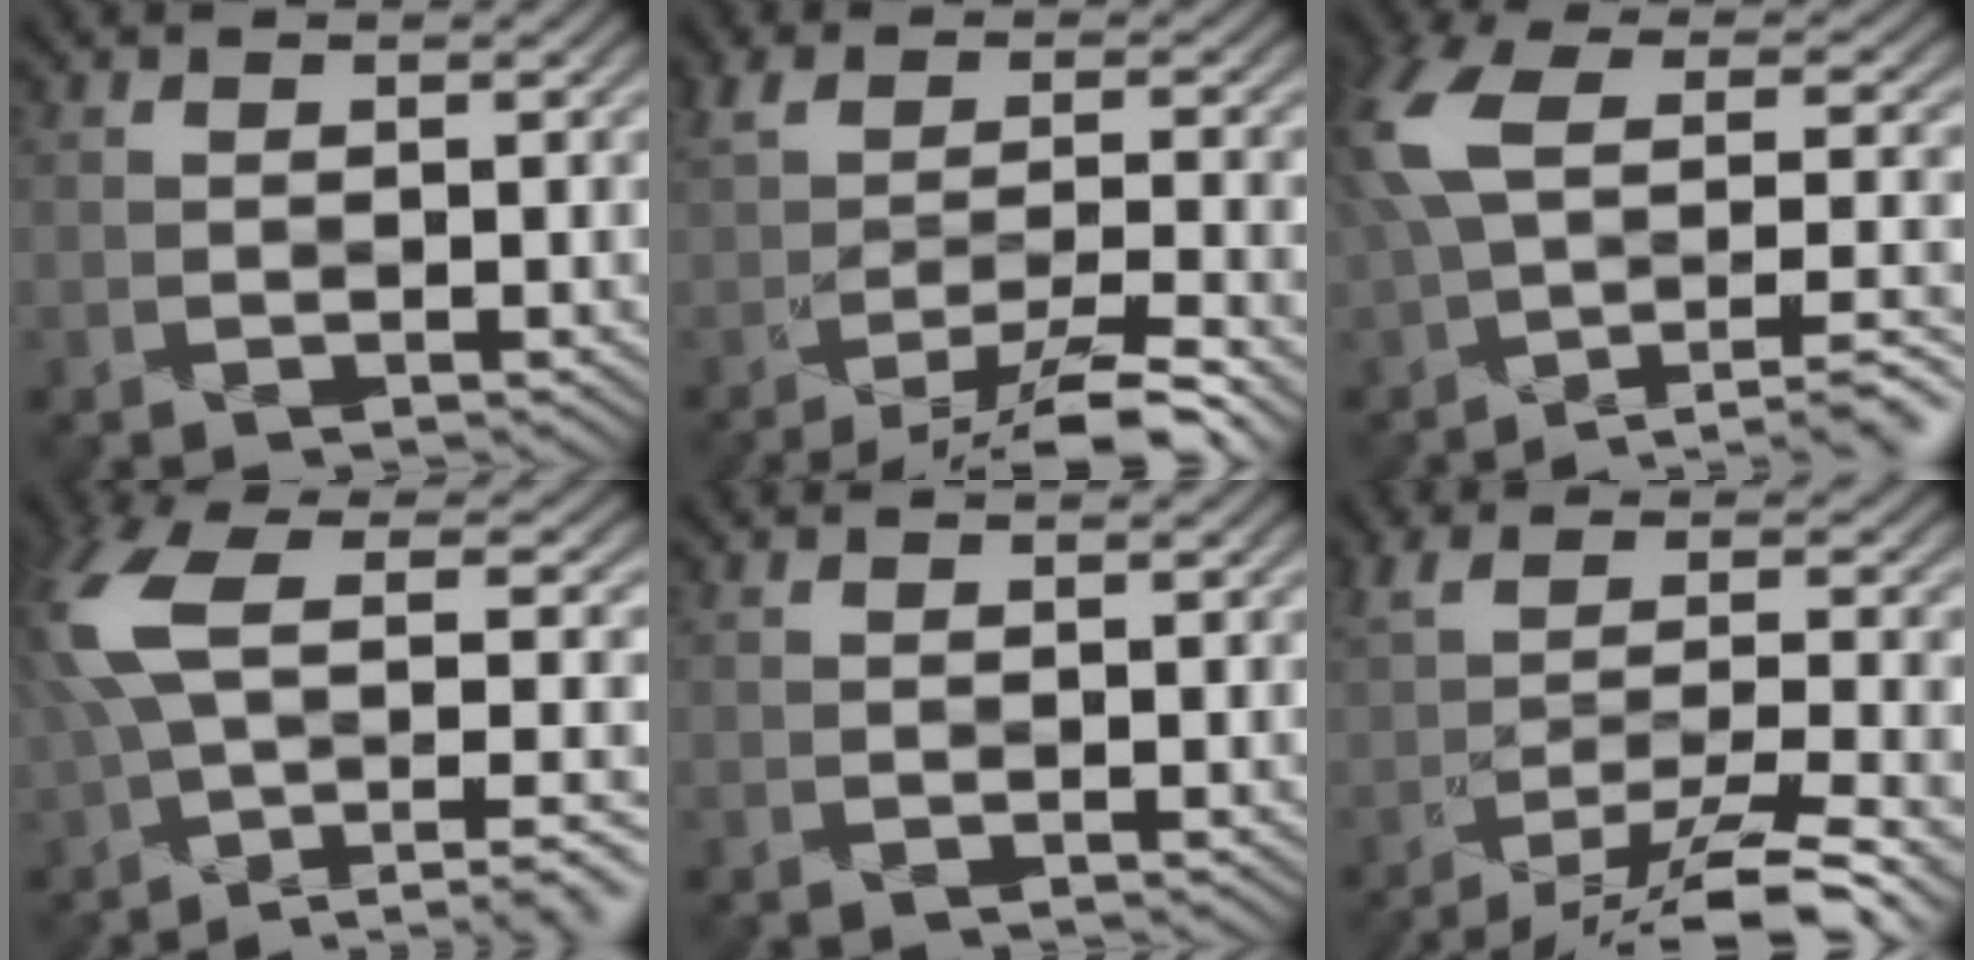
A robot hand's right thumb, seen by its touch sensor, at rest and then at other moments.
{"total": 6.6, "force": [-4.1, 1.2, 5.0], "torque": [-0.080, 0.009, -0.077]}
{"total": 12.6, "force": [-3.1, 5.5, 10.9], "torque": [-0.244, 0.010, -0.042]}
{"total": 13.6, "force": [-1.3, 5.8, 12.2], "torque": [-0.270, 0.015, -0.014]}
{"total": 0.0}
{"total": 8.3, "force": [-5.3, 1.4, 6.3], "torque": [-0.102, 0.006, -0.094]}